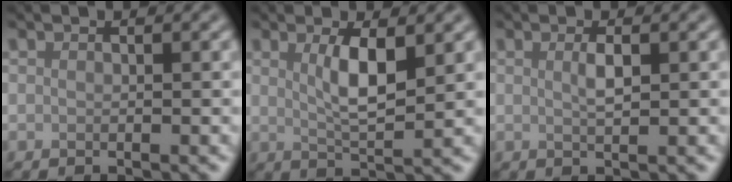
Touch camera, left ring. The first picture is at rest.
{"total": 3.5, "force": [1.1, 0.8, 3.2], "torque": [-0.059, -0.005, 0.022]}
{"total": 1.4, "force": [0.4, 0.3, 1.3], "torque": [-0.024, 0.001, 0.006]}